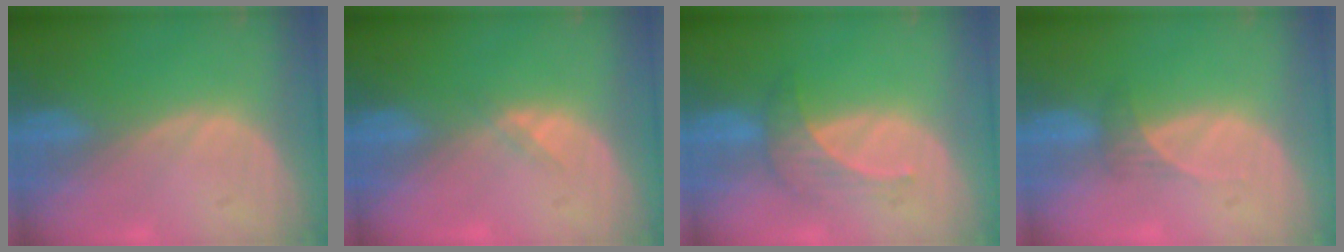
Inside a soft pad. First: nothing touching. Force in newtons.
{"total": 1.3, "press": 0.9, "slide": 0.9}
{"total": 4.0, "press": 4.0, "slide": 0.5}
{"total": 1.8, "press": 1.6, "slide": 0.8}